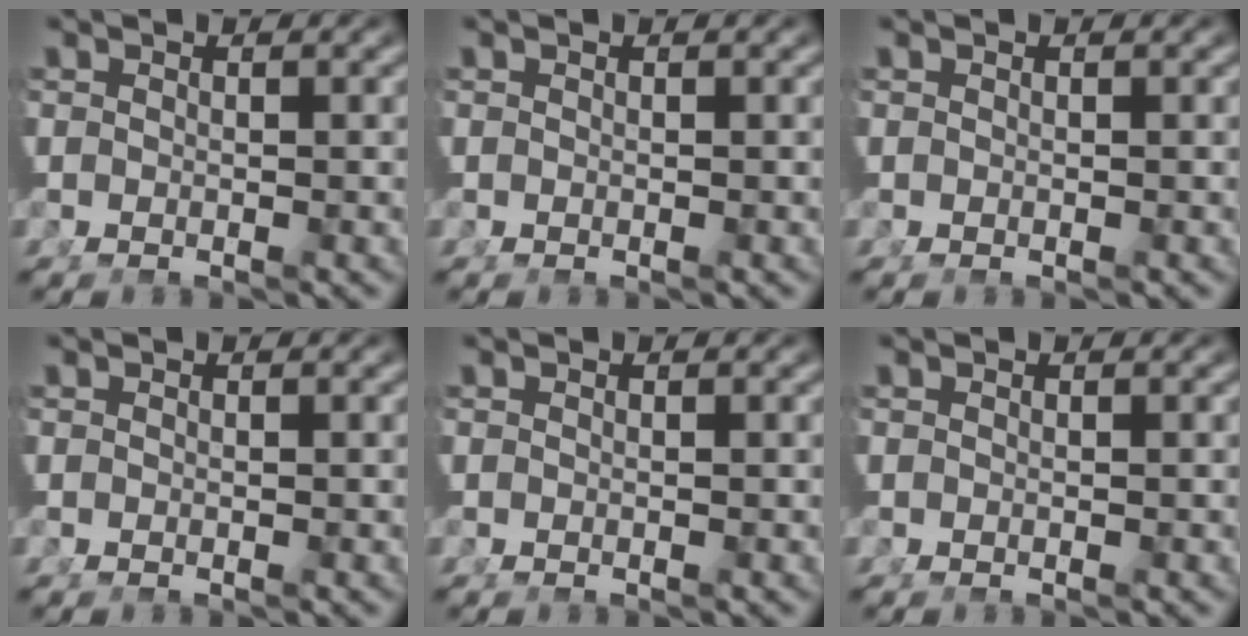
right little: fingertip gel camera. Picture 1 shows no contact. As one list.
[{"total": 0.0}, {"total": 0.0}, {"total": 0.0}, {"total": 0.0}, {"total": 0.0}]